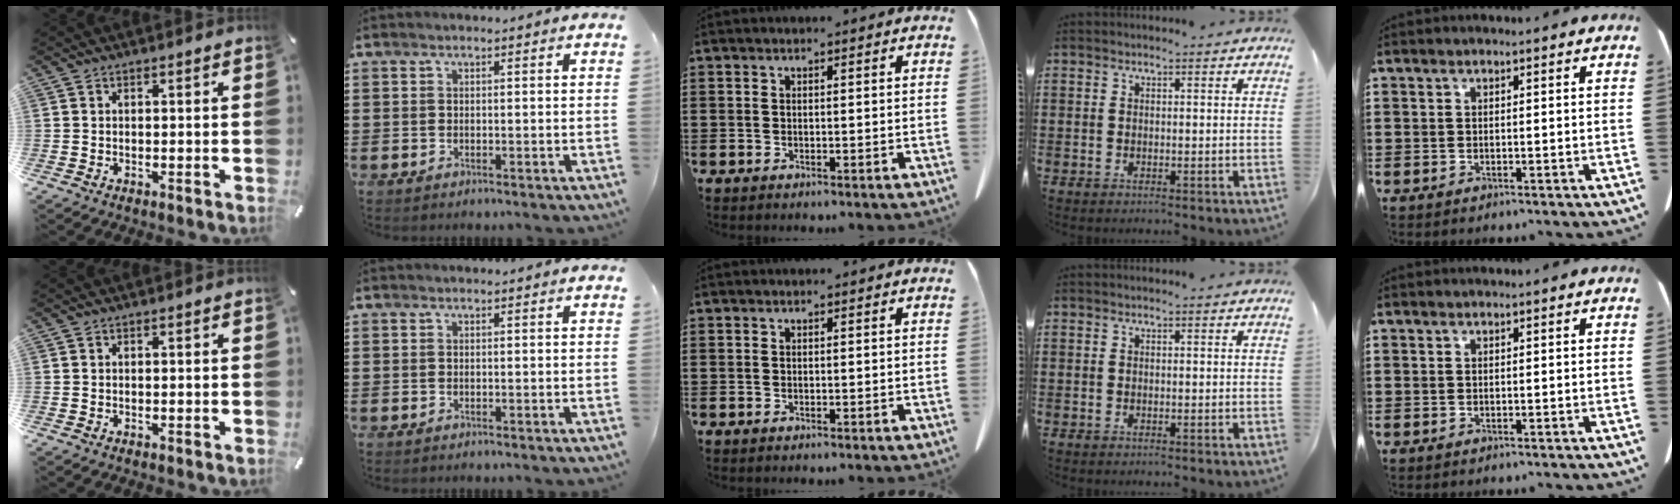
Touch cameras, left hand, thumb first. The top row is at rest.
{}